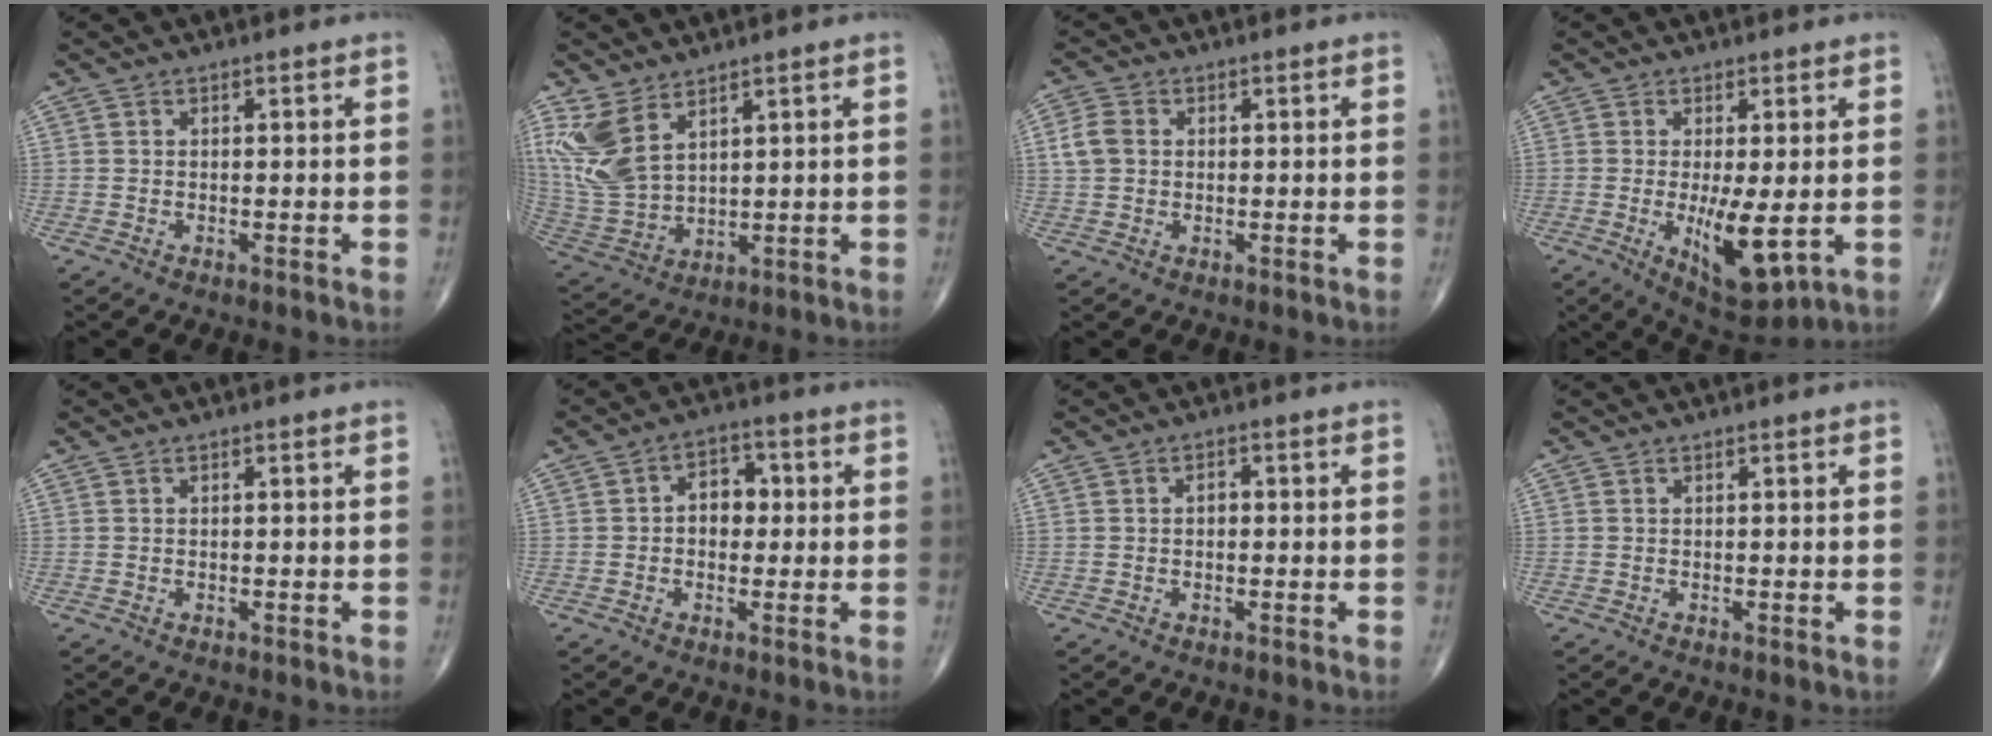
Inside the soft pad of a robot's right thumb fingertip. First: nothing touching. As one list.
[{"total": 10.7, "force": [6.0, 5.8, 6.8], "torque": [-0.147, -0.026, 0.143]}, {"total": 4.2, "force": [0.6, 3.4, 2.5], "torque": [-0.050, 0.008, 0.007]}, {"total": 9.7, "force": [-1.5, 3.2, 9.0], "torque": [-0.142, -0.028, -0.013]}, {"total": 0.0}, {"total": 5.8, "force": [0.3, 4.2, 4.0], "torque": [-0.036, 0.014, -0.004]}, {"total": 1.5, "force": [0.0, 1.0, 1.0], "torque": [-0.014, 0.005, -0.002]}, {"total": 0.0}]